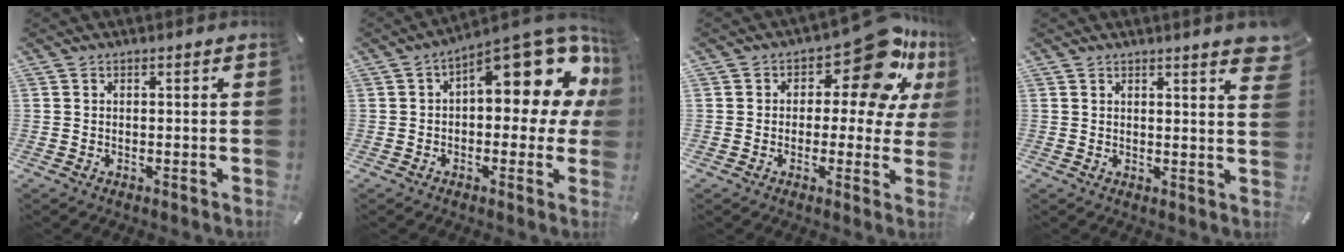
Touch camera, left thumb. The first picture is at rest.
{"total": 17.2, "force": [7.6, 7.7, 13.3], "torque": [-0.168, -0.060, 0.125]}
{"total": 16.6, "force": [8.7, 8.4, 11.4], "torque": [-0.156, -0.056, 0.146]}
{"total": 3.8, "force": [2.8, 0.3, 2.4], "torque": [-0.030, -0.021, 0.045]}